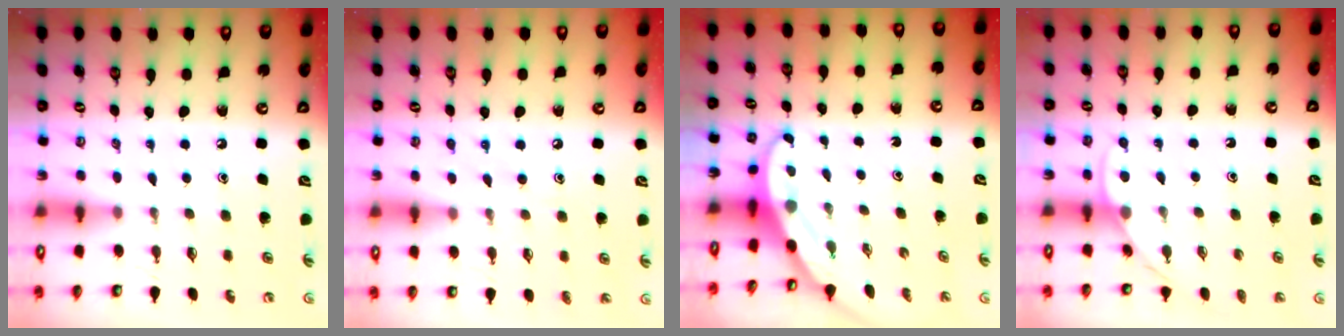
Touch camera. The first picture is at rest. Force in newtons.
{"total": 7.5, "press": 7.5, "slide": 0.8}
{"total": 3.3, "press": 3.3, "slide": 0.1}
{"total": 4.9, "press": 4.9, "slide": 0.3}